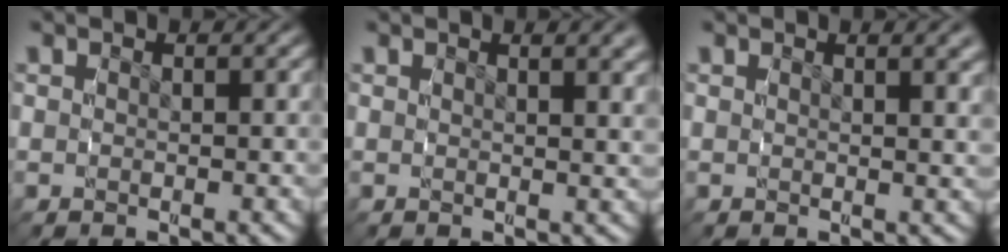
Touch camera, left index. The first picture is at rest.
{"total": 2.3, "force": [1.5, 0.0, 1.8], "torque": [-0.021, 0.002, 0.021]}
{"total": 1.9, "force": [1.3, -0.1, 1.5], "torque": [-0.016, 0.001, 0.017]}